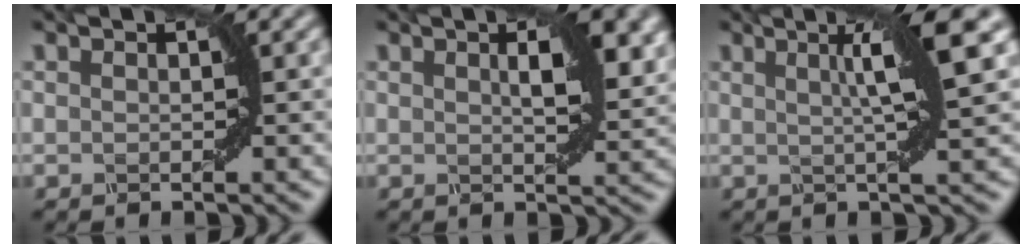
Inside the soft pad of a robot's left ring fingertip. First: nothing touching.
{"total": 4.4, "force": [1.4, 1.4, 3.9], "torque": [-0.057, 0.005, 0.024]}
{"total": 5.7, "force": [1.6, 0.7, 5.5], "torque": [-0.078, 0.014, 0.025]}